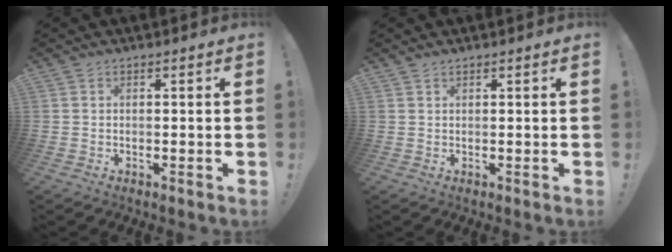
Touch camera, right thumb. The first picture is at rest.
{"total": 0.8, "force": [0.7, 0.2, 0.2], "torque": [-0.002, -0.002, 0.014]}